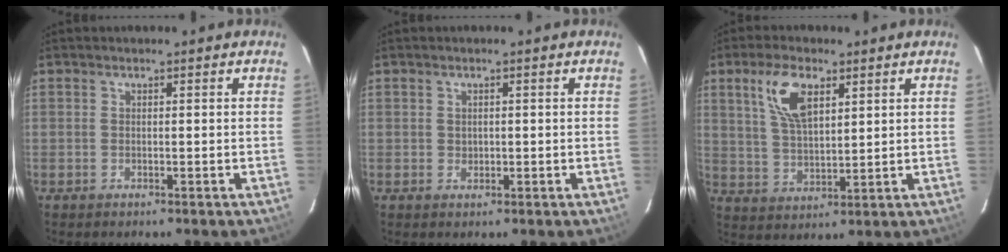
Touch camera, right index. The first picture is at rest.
{"total": 1.1, "force": [0.2, 1.0, 0.2], "torque": [0.002, 0.001, 0.005]}
{"total": 9.2, "force": [4.3, 4.1, 6.9], "torque": [-0.136, 0.011, 0.088]}